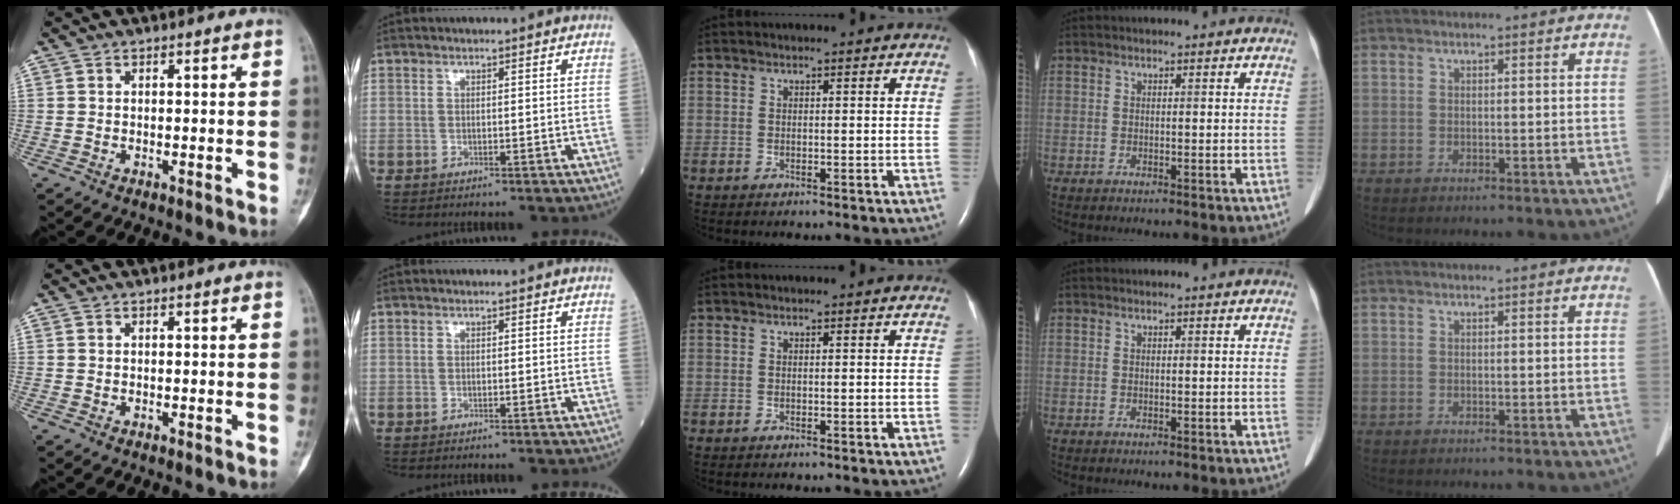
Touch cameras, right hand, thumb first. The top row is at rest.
{}